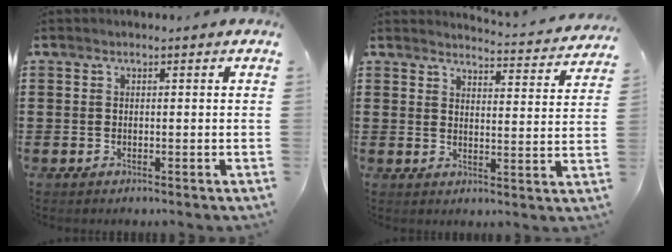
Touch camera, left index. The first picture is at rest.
{"total": 3.5, "force": [3.5, -0.2, 0.5], "torque": [-0.018, -0.031, 0.057]}